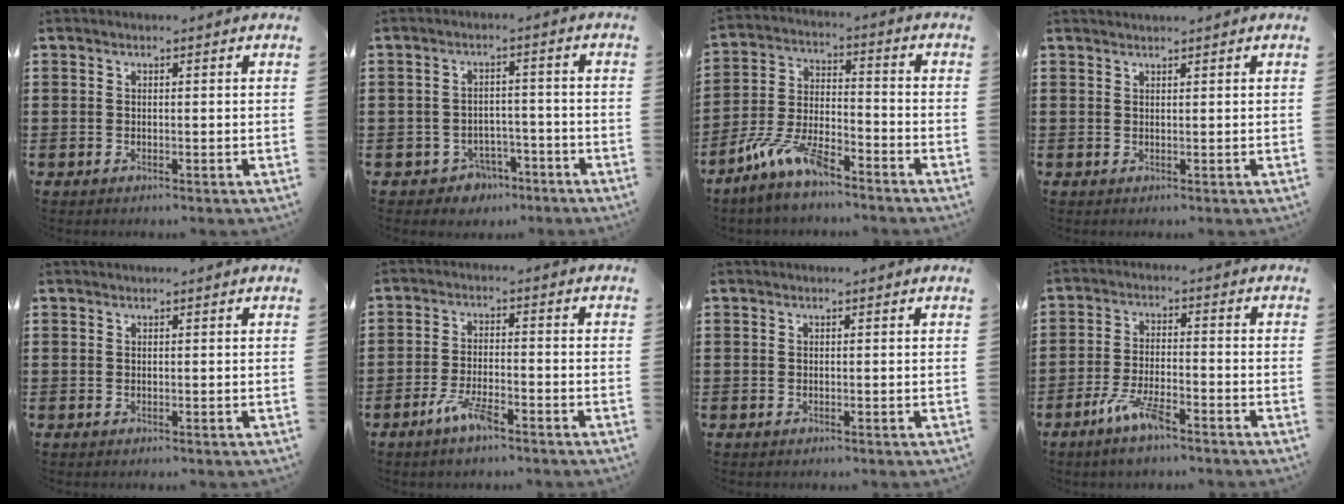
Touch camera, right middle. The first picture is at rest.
{"total": 3.6, "force": [-3.1, 1.7, 0.4], "torque": [-0.017, 0.005, -0.064]}
{"total": 9.1, "force": [-7.2, 2.1, 5.1], "torque": [-0.119, 0.003, -0.141]}
{"total": 0.8, "force": [0.8, -0.2, -0.1], "torque": [-0.002, -0.004, 0.018]}
{"total": 0.0}
{"total": 5.1, "force": [-3.4, 1.2, 3.6], "torque": [-0.078, -0.001, -0.065]}
{"total": 0.0}
{"total": 6.2, "force": [-4.2, 1.4, 4.3], "torque": [-0.096, -0.004, -0.078]}